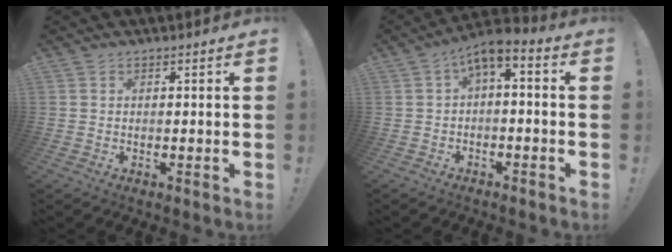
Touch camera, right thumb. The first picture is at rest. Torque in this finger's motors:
{"motor_torque": [1.00, 1.00, 0.03, 0.07, 0.13]}